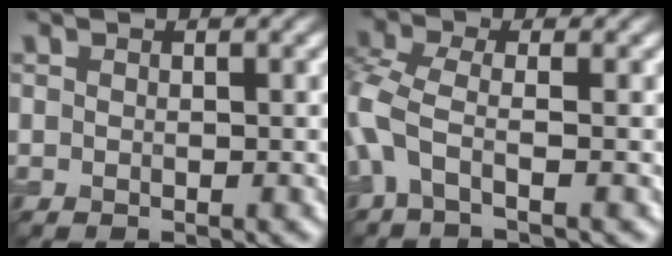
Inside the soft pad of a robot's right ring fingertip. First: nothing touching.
{"total": 4.3, "force": [-1.4, 1.7, 3.7], "torque": [-0.101, -0.002, -0.041]}